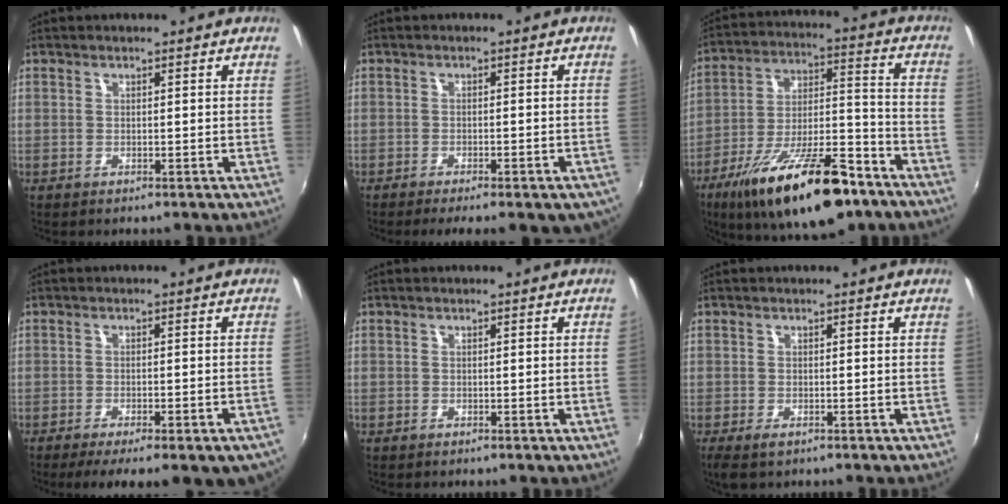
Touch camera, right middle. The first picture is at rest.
{"total": 8.9, "force": [-6.6, 2.0, 5.6], "torque": [-0.097, -0.024, -0.083]}
{"total": 23.9, "force": [-15.3, 7.9, 16.6], "torque": [-0.286, -0.020, -0.238]}
{"total": 13.5, "force": [-9.8, 3.2, 8.8], "torque": [-0.145, -0.046, -0.126]}
{"total": 0.0}
{"total": 2.8, "force": [-1.7, 1.2, 1.8], "torque": [-0.036, -0.012, -0.029]}